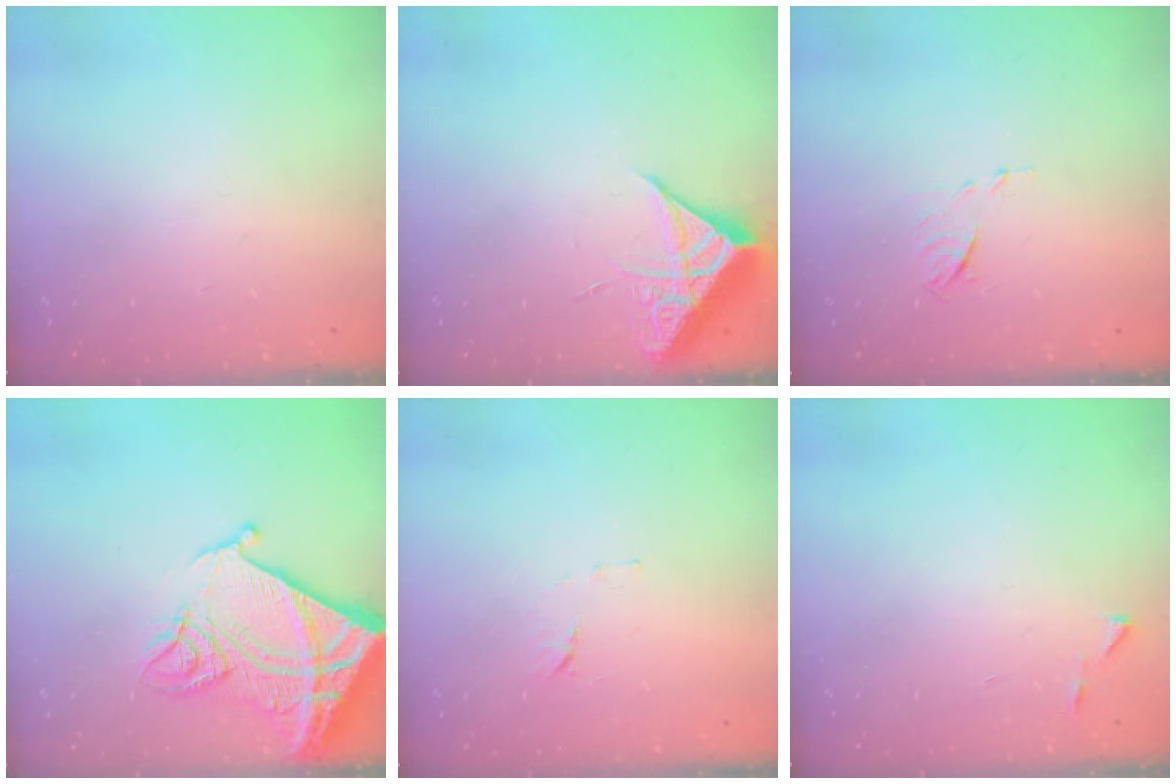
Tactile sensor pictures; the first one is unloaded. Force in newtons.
{"total": 6.4, "press": 6.4, "slide": 0.4}
{"total": 5.5, "press": 5.5, "slide": 0.8}
{"total": 18.9, "press": 18.7, "slide": 2.3}
{"total": 7.7, "press": 7.7, "slide": 0.5}
{"total": 3.1, "press": 3.1, "slide": 0.3}